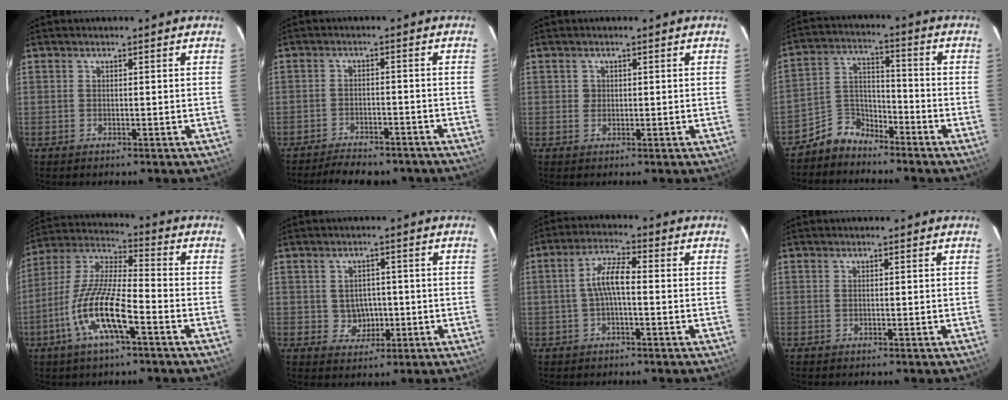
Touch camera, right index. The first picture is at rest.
{"total": 12.0, "force": [-10.2, 3.8, 4.9], "torque": [-0.105, -0.006, -0.136]}
{"total": 1.3, "force": [0.1, 1.2, 0.1], "torque": [0.004, 0.003, 0.001]}
{"total": 6.7, "force": [-5.4, 3.7, 1.2], "torque": [-0.027, 0.037, -0.111]}
{"total": 14.2, "force": [-6.3, 2.9, 12.4], "torque": [-0.257, -0.009, -0.127]}
{"total": 4.3, "force": [-0.4, 4.0, 1.3], "torque": [-0.029, 0.012, 0.006]}
{"total": 5.6, "force": [-0.6, 1.5, 5.4], "torque": [-0.108, 0.015, -0.011]}
{"total": 0.0}